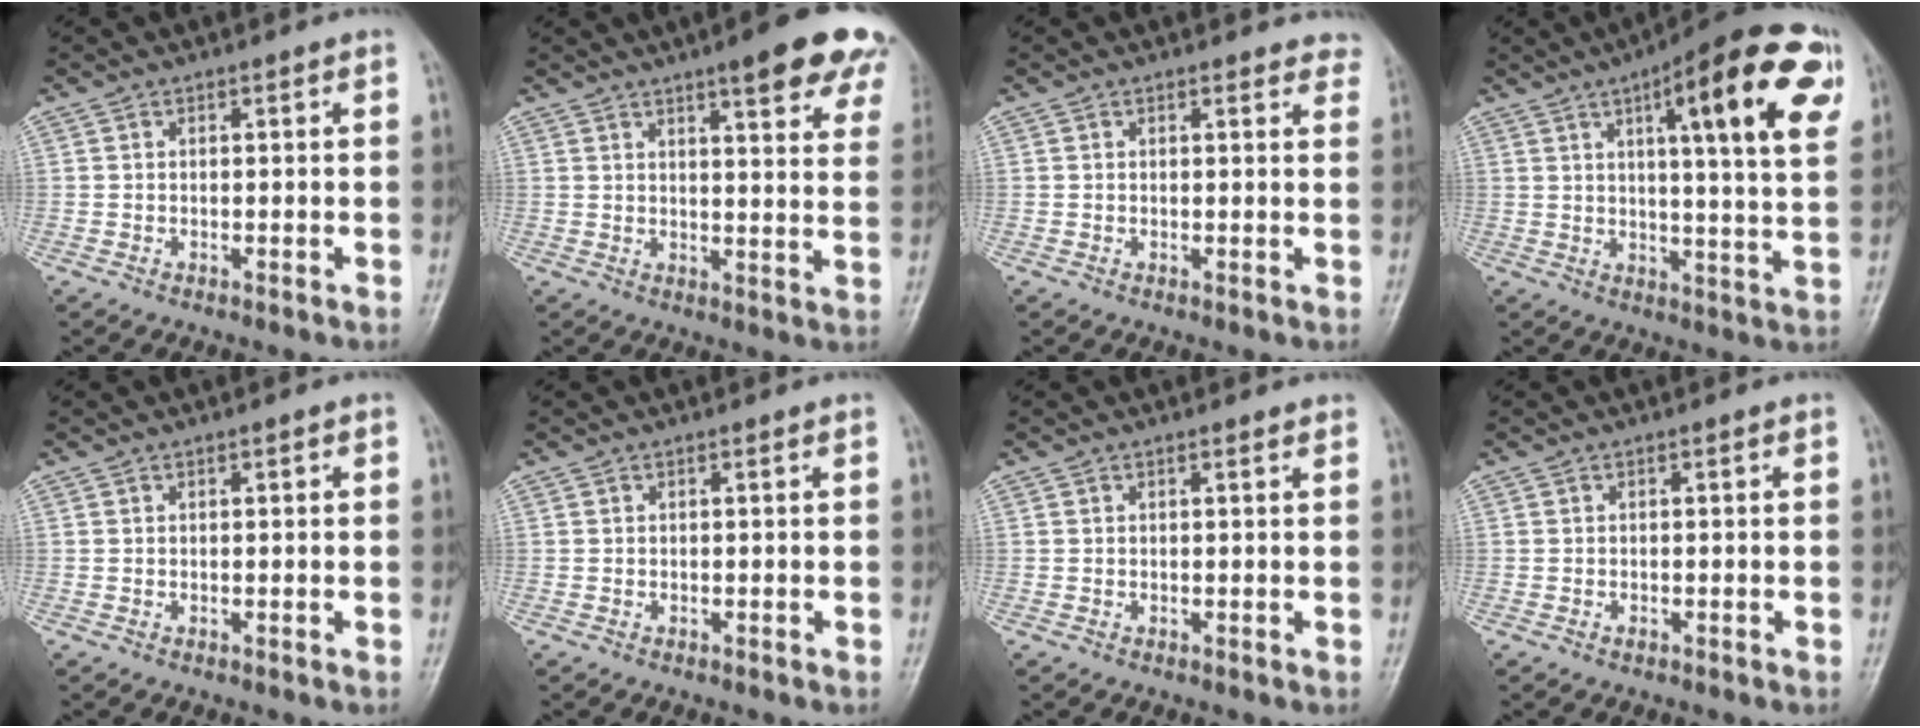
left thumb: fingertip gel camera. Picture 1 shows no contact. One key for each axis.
{"total": 16.5, "fx": 10.7, "fy": 3.8, "fz": 11.9, "tx": -0.122, "ty": -0.036, "tz": 0.119}
{"total": 3.9, "fx": 3.5, "fy": 1.5, "fz": 0.9, "tx": 0.019, "ty": -0.012, "tz": 0.020}
{"total": 20.0, "fx": 8.1, "fy": 4.5, "fz": 17.8, "tx": -0.215, "ty": -0.012, "tz": 0.100}
{"total": 0.8, "fx": 0.3, "fy": 0.4, "fz": 0.7, "tx": -0.007, "ty": 0.001, "tz": 0.004}
{"total": 0.0}
{"total": 0.8, "fx": 0.6, "fy": 0.2, "fz": 0.5, "tx": -0.006, "ty": 0.000, "tz": 0.006}
{"total": 0.7, "fx": -0.3, "fy": 0.5, "fz": 0.5, "tx": -0.007, "ty": 0.004, "tz": -0.006}